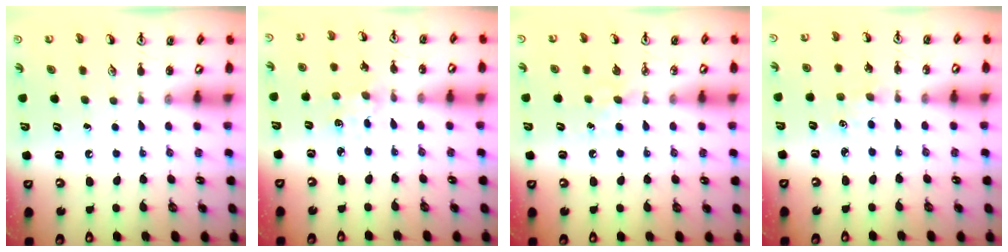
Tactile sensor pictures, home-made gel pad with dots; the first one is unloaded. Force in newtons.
{"total": 2.3, "press": 2.3, "slide": 0.4}
{"total": 3.9, "press": 3.9, "slide": 0.5}
{"total": 1.1, "press": 1.1, "slide": 0.3}